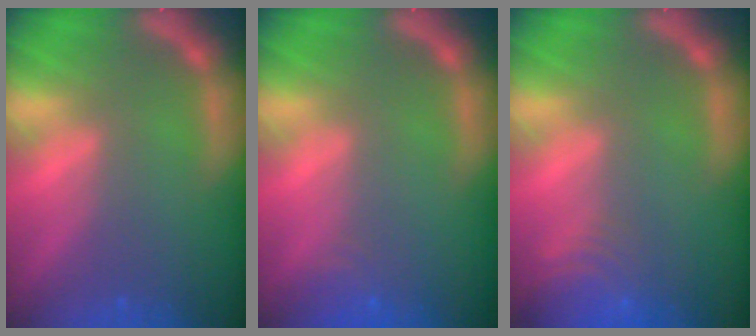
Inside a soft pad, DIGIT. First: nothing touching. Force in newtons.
{"total": 1.9}
{"total": 6.0}